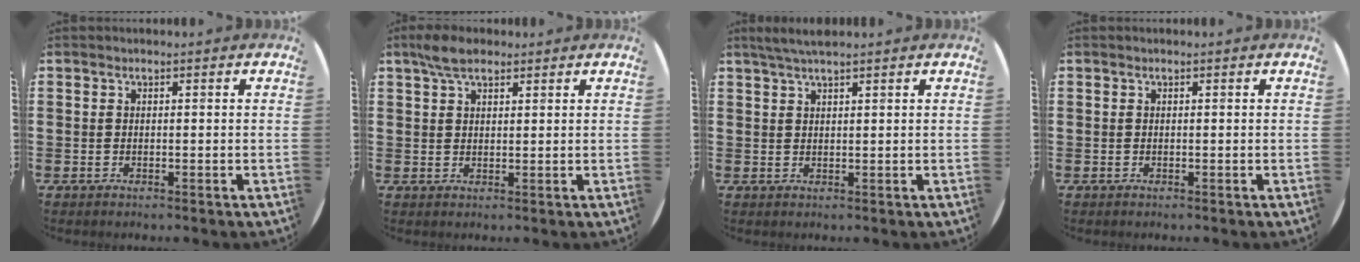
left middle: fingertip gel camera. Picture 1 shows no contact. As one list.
[{"total": 3.8, "force": [2.8, 1.5, 2.0], "torque": [-0.038, 0.005, 0.051]}, {"total": 2.3, "force": [2.0, 0.1, 1.2], "torque": [-0.026, 0.004, 0.036]}, {"total": 0.0}]